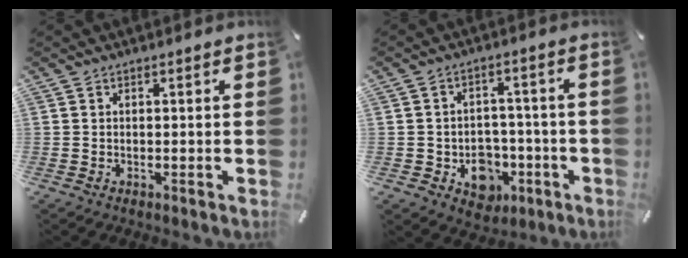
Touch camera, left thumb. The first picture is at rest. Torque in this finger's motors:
{"motor_torque": [0.03, 0.07, 0.17, -0.16, 0.05]}